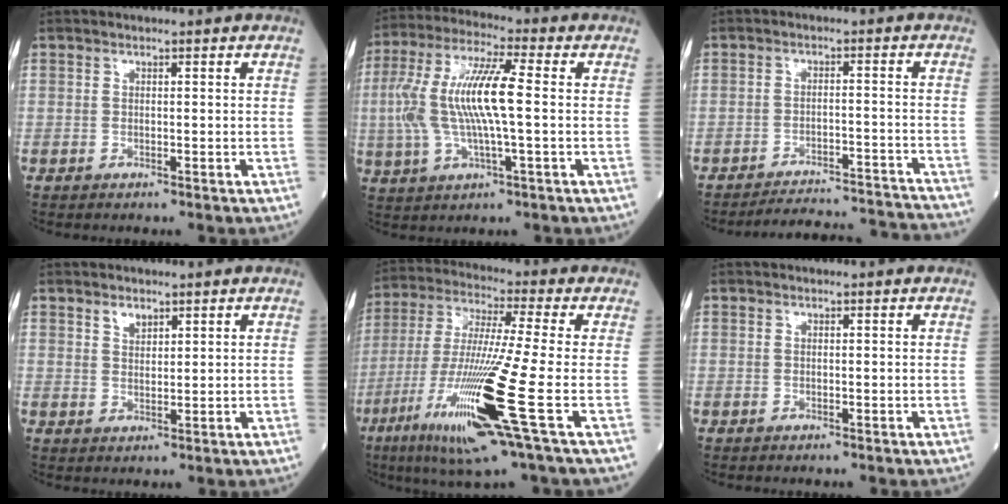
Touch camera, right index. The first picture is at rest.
{"total": 13.2, "force": [0.3, 2.3, 13.0], "torque": [-0.278, 0.015, 0.002]}
{"total": 15.3, "force": [-15.1, -0.1, 2.1], "torque": [-0.016, 0.010, -0.191]}
{"total": 2.0, "force": [1.5, 1.0, 1.0], "torque": [-0.017, -0.001, 0.029]}
{"total": 17.9, "force": [-6.4, -0.9, 16.7], "torque": [-0.343, -0.038, -0.128]}
{"total": 0.0}